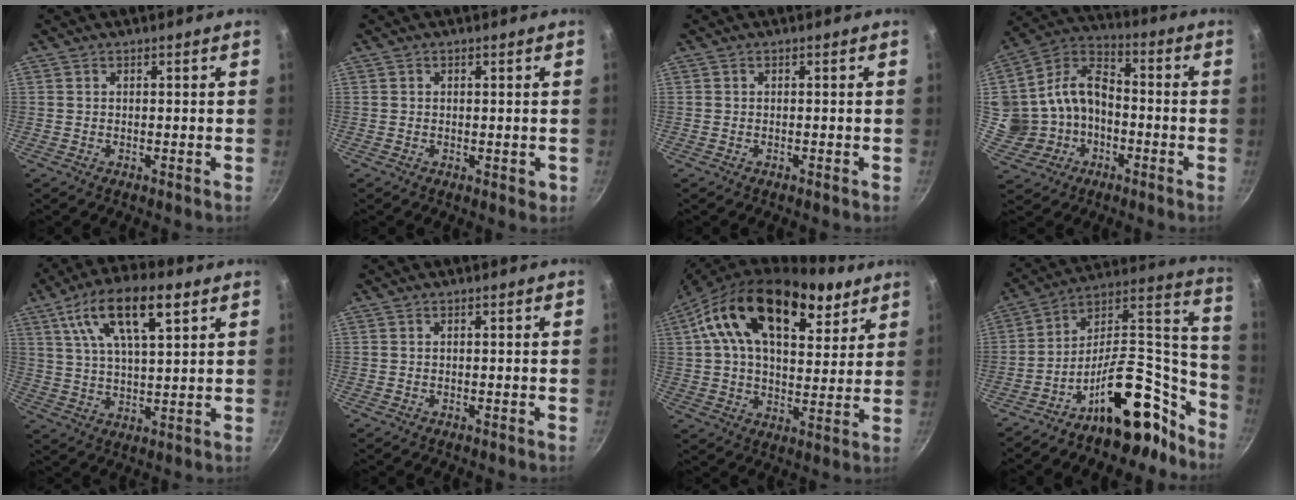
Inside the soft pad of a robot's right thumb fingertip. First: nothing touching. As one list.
[{"total": 1.7, "force": [0.0, 1.1, 1.2], "torque": [-0.011, 0.001, 0.000]}, {"total": 0.0}, {"total": 14.3, "force": [-2.1, 12.0, 7.4], "torque": [-0.130, 0.050, -0.042]}, {"total": 15.0, "force": [6.9, 5.7, 12.1], "torque": [-0.203, -0.004, 0.120]}, {"total": 0.0}, {"total": 22.3, "force": [10.4, 12.5, 15.2], "torque": [-0.230, -0.013, 0.154]}, {"total": 22.9, "force": [-14.5, 11.1, 13.9], "torque": [-0.131, 0.132, -0.234]}]